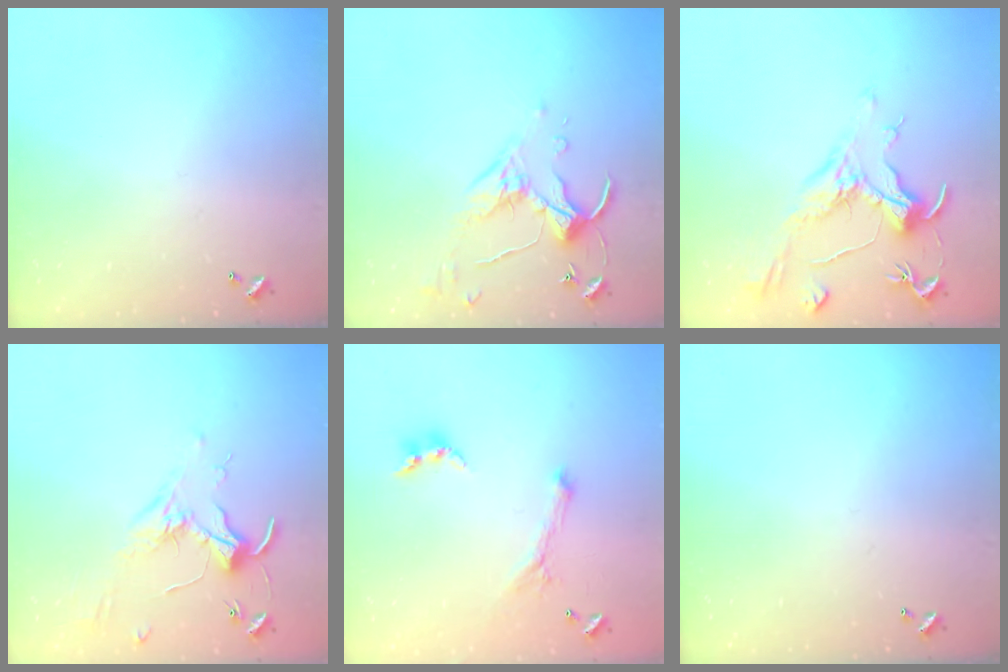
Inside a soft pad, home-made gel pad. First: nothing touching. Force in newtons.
{"total": 4.8, "press": 4.7, "slide": 1.0}
{"total": 1.1, "press": 0.1, "slide": 1.1}
{"total": 1.6, "press": 1.6, "slide": 0.4}
{"total": 1.6, "press": 1.5, "slide": 0.4}
{"total": 0.0}